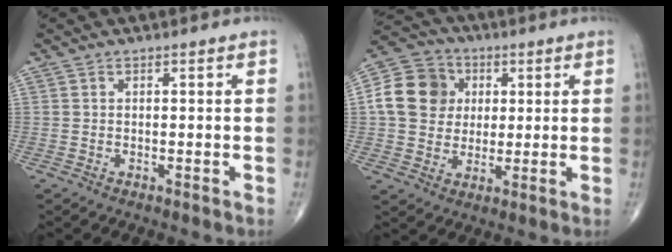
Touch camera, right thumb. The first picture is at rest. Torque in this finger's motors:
{"motor_torque": [0.53, 1.85, 0.41, -0.16, 0.08]}